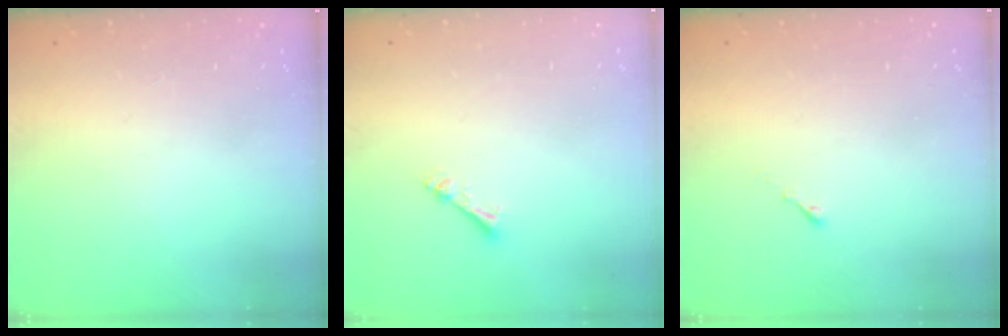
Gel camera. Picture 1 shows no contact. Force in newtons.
{"total": 2.4, "press": 2.4, "slide": 0.4}
{"total": 0.0}